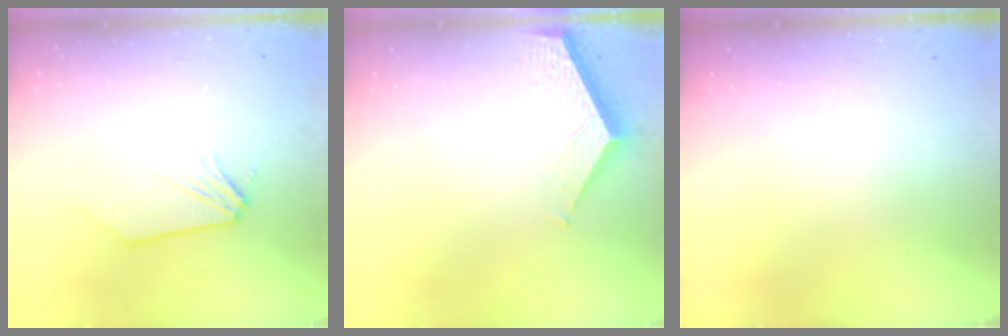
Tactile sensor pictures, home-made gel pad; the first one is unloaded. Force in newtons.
{"total": 3.3, "press": 3.3, "slide": 0.4}
{"total": 0.0}